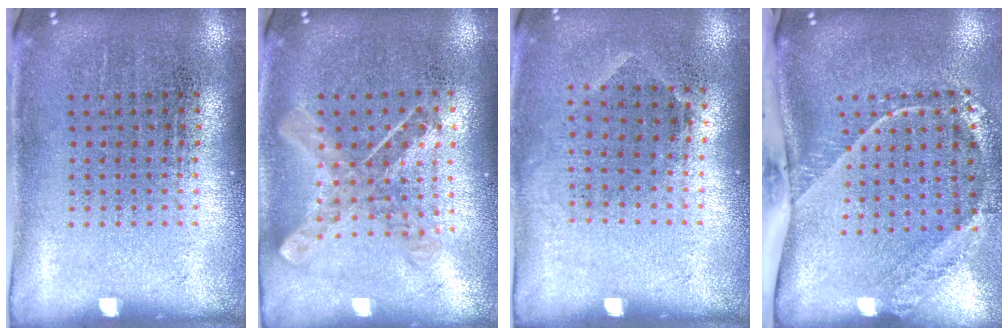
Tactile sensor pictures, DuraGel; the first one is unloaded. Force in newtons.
{"total": 0.9, "press": 0.9, "slide": 0.1}
{"total": 0.8, "press": 0.6, "slide": 0.5}
{"total": 2.7, "press": 1.8, "slide": 2.0}